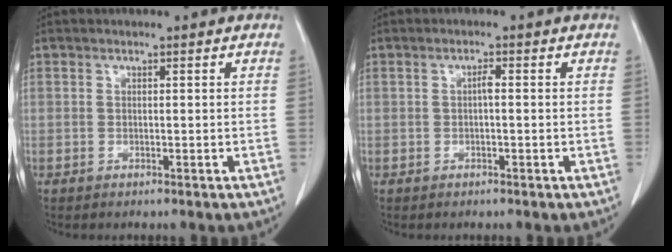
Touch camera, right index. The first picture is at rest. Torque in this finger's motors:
{"motor_torque": [0.18, -0.13, 0.08, 0.03]}